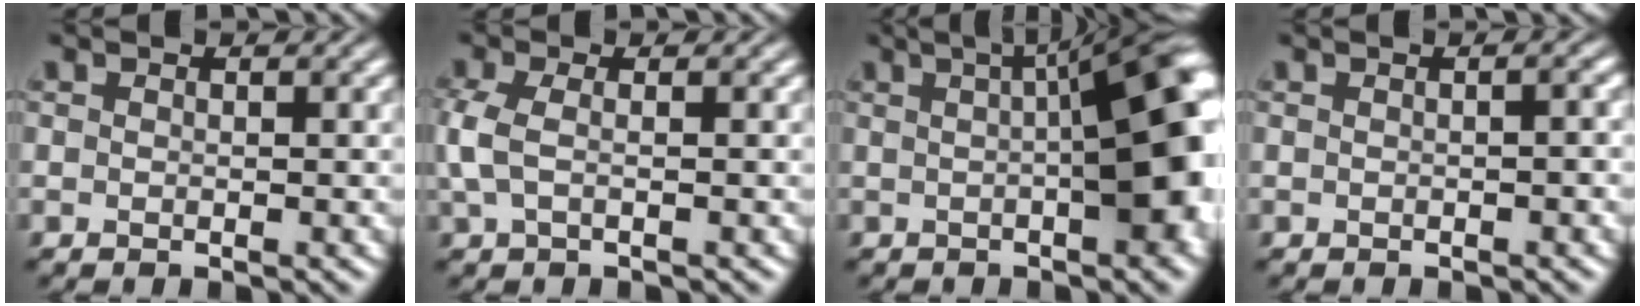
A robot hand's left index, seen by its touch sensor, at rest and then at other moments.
{"total": 2.8, "force": [0.1, 1.3, 2.4], "torque": [-0.068, 0.003, -0.002]}
{"total": 10.9, "force": [1.1, 3.2, 10.3], "torque": [-0.079, 0.029, 0.003]}
{"total": 1.7, "force": [0.1, 0.5, 1.6], "torque": [-0.013, 0.003, 0.001]}